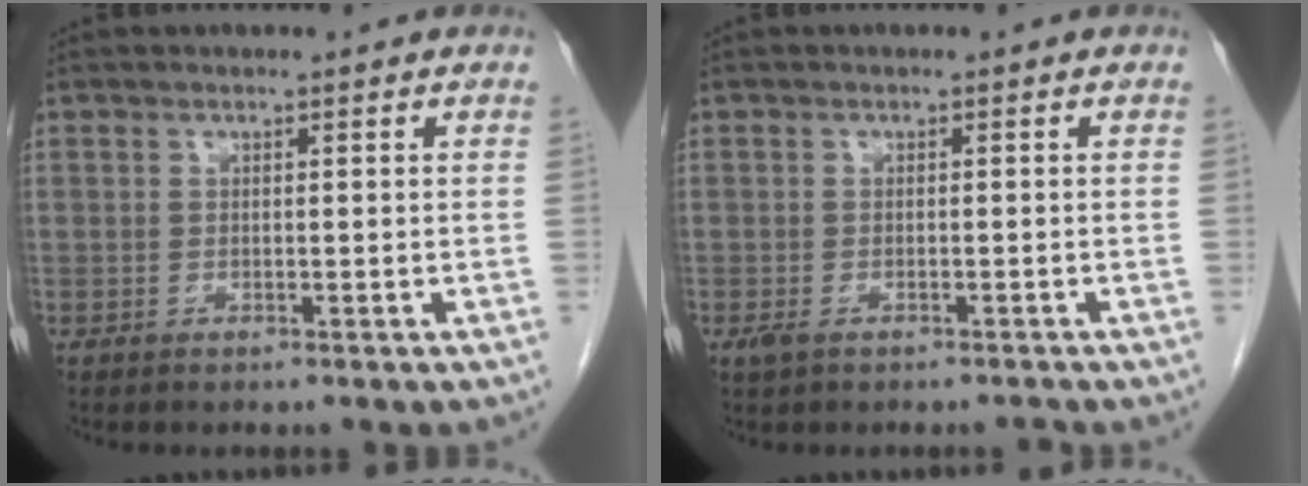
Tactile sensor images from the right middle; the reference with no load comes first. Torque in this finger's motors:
{"motor_torque": [0.11, -0.07, 0.04, 0.01]}